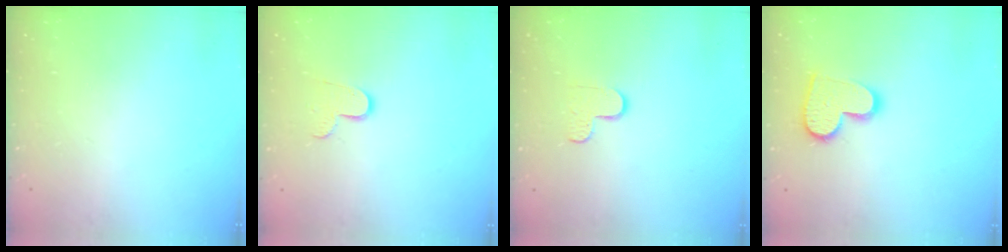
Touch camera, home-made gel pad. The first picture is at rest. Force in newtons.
{"total": 7.6, "press": 7.6, "slide": 0.5}
{"total": 5.1, "press": 5.1, "slide": 0.5}
{"total": 12.7, "press": 12.6, "slide": 1.0}